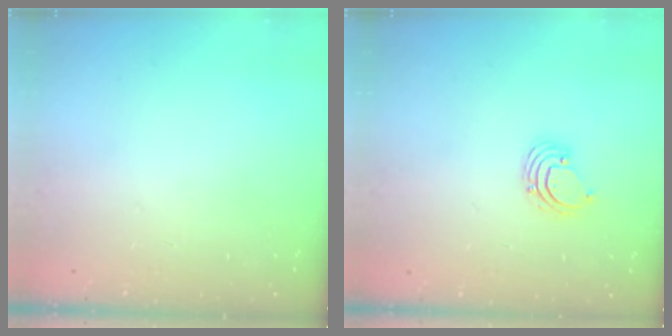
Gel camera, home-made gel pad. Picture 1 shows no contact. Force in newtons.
{"total": 2.3, "press": 2.3, "slide": 0.2}